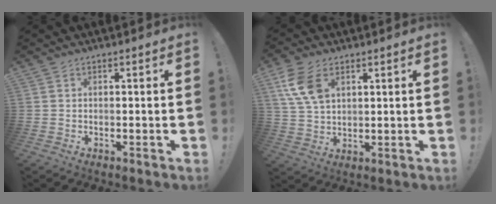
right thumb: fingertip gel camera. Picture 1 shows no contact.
{"total": 11.0, "force": [4.8, 6.8, 7.2], "torque": [-0.142, -0.008, 0.095]}